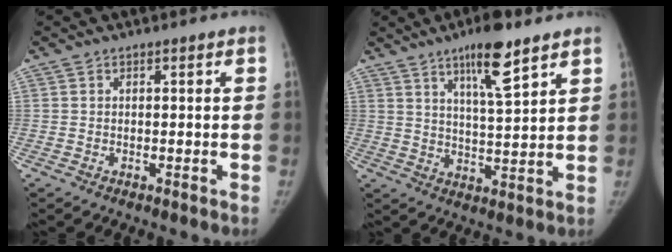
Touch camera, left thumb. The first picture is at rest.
{"total": 10.4, "force": [6.5, 1.8, 7.9], "torque": [-0.124, -0.037, 0.109]}